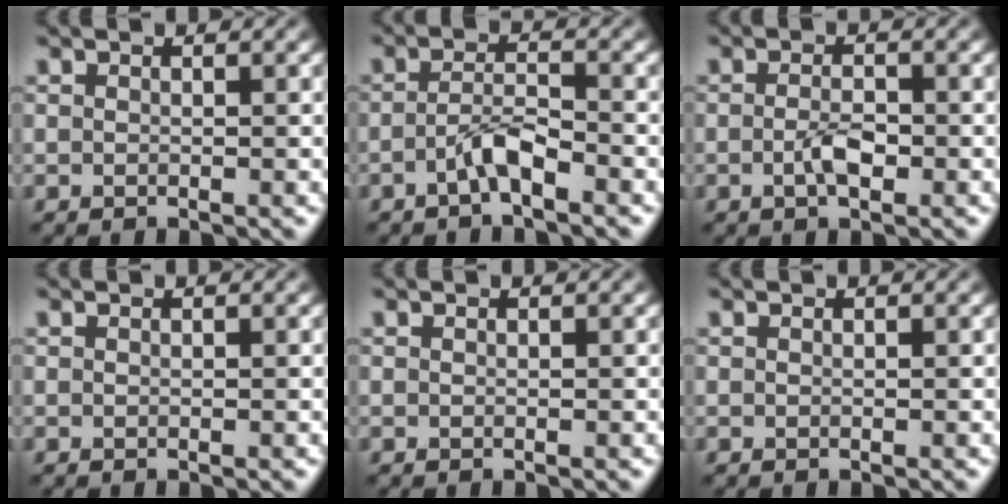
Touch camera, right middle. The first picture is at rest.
{"total": 2.4, "force": [-1.4, 0.5, 1.9], "torque": [-0.038, 0.008, -0.032]}
{"total": 2.1, "force": [-0.6, 0.8, 1.8], "torque": [-0.037, -0.001, -0.015]}
{"total": 0.0}
{"total": 0.0}
{"total": 0.0}